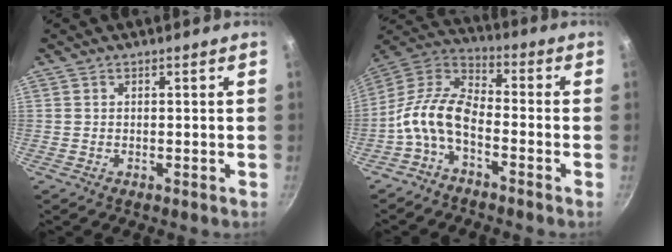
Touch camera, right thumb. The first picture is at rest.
{"total": 10.8, "force": [-4.2, 5.4, 8.3], "torque": [-0.163, 0.056, -0.100]}